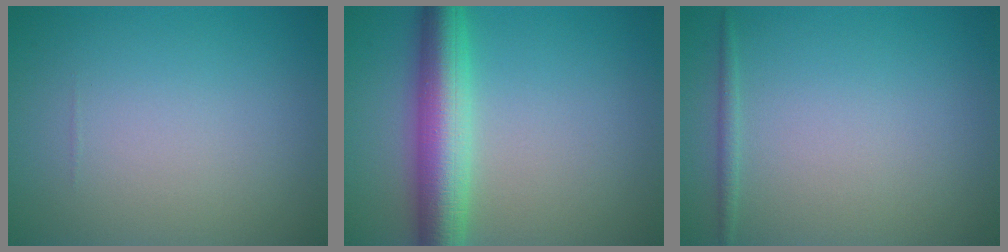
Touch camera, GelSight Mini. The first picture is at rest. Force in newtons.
{"total": 6.4, "press": 6.4, "slide": 0.0}
{"total": 0.8, "press": 0.8, "slide": 0.1}